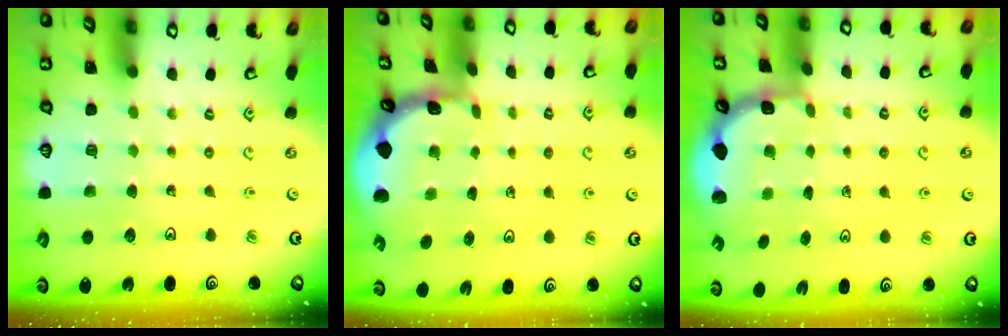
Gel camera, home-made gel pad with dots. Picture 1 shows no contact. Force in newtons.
{"total": 1.1, "press": 1.1, "slide": 0.2}
{"total": 2.5, "press": 1.9, "slide": 1.6}